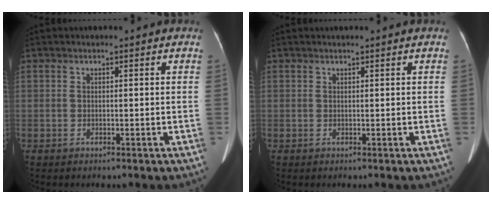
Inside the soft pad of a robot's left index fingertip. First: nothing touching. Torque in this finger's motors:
{"motor_torque": [-0.52, 0.49, -0.48, -0.07]}